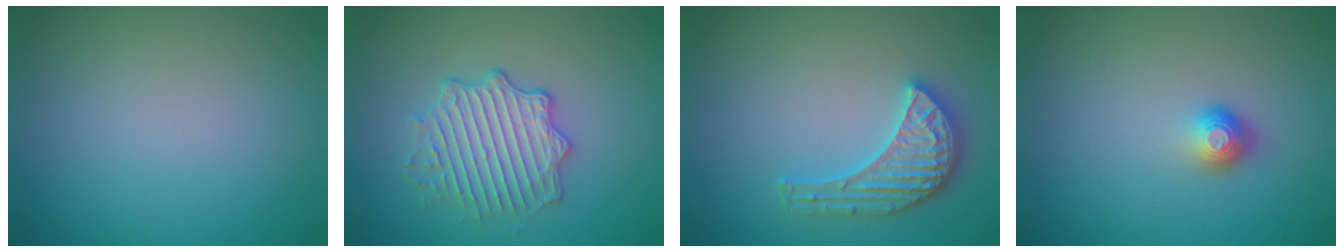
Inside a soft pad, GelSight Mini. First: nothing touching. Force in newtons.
{"total": 4.2, "press": 3.8, "slide": 1.7}
{"total": 3.7, "press": 3.7, "slide": 0.3}
{"total": 1.8, "press": 1.2, "slide": 1.2}